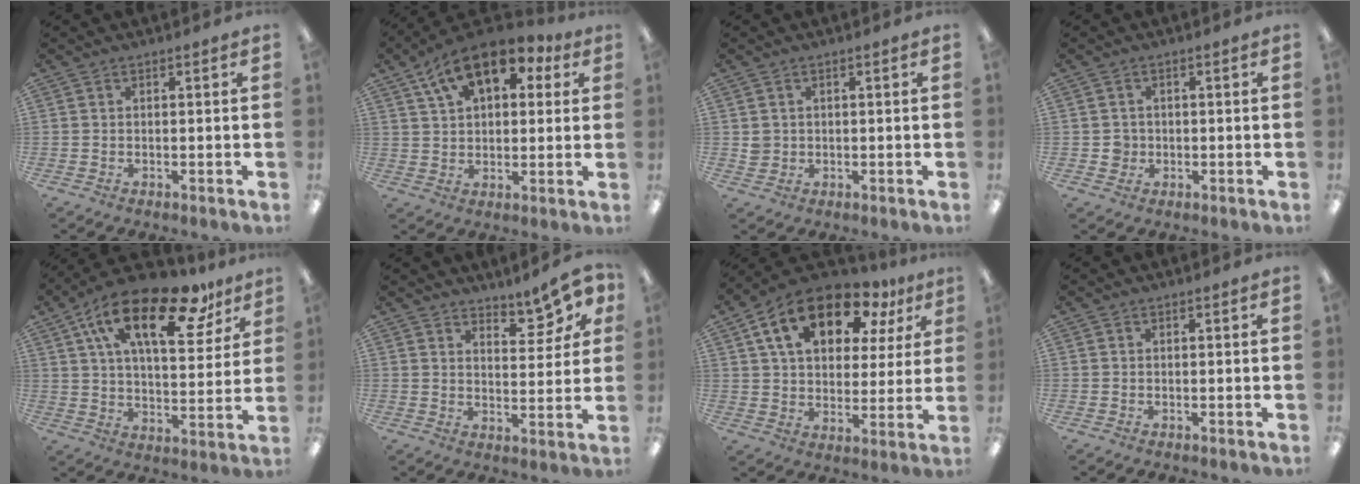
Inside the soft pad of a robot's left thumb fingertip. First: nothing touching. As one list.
[{"total": 14.0, "force": [7.6, 7.7, 8.9], "torque": [-0.149, -0.017, 0.137]}, {"total": 2.2, "force": [0.4, 2.1, 0.6], "torque": [-0.013, 0.004, 0.007]}, {"total": 2.3, "force": [-0.2, 2.2, 0.5], "torque": [-0.012, 0.005, -0.006]}, {"total": 21.6, "force": [12.3, 9.4, 15.1], "torque": [-0.248, -0.052, 0.204]}, {"total": 8.3, "force": [6.9, 2.7, 3.8], "torque": [-0.030, -0.055, 0.117]}, {"total": 17.7, "force": [10.1, 9.9, 10.8], "torque": [-0.178, -0.032, 0.174]}, {"total": 0.0}]